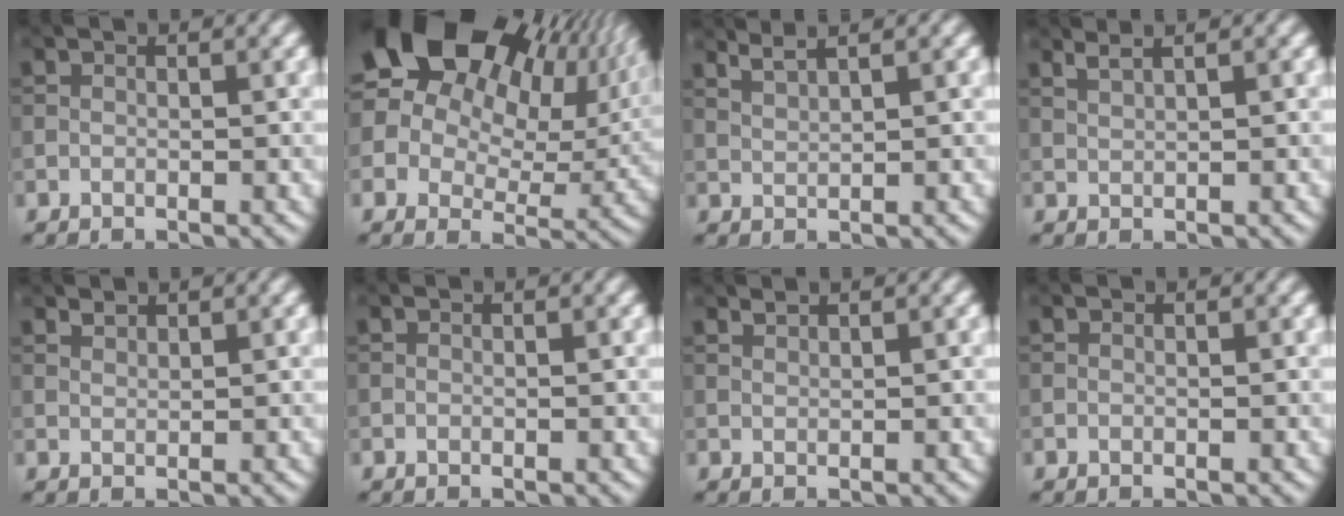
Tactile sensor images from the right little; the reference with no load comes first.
{"total": 22.4, "force": [9.6, 15.7, 12.8], "torque": [-0.234, 0.046, 0.150]}
{"total": 2.4, "force": [1.9, 0.5, 1.3], "torque": [-0.021, 0.004, 0.032]}
{"total": 2.1, "force": [1.5, 0.6, 1.3], "torque": [-0.017, 0.002, 0.020]}
{"total": 0.8, "force": [0.8, 0.2, 0.2], "torque": [-0.006, -0.001, 0.018]}
{"total": 0.0}
{"total": 0.6, "force": [0.6, 0.0, 0.1], "torque": [0.000, 0.000, 0.013]}
{"total": 0.0}